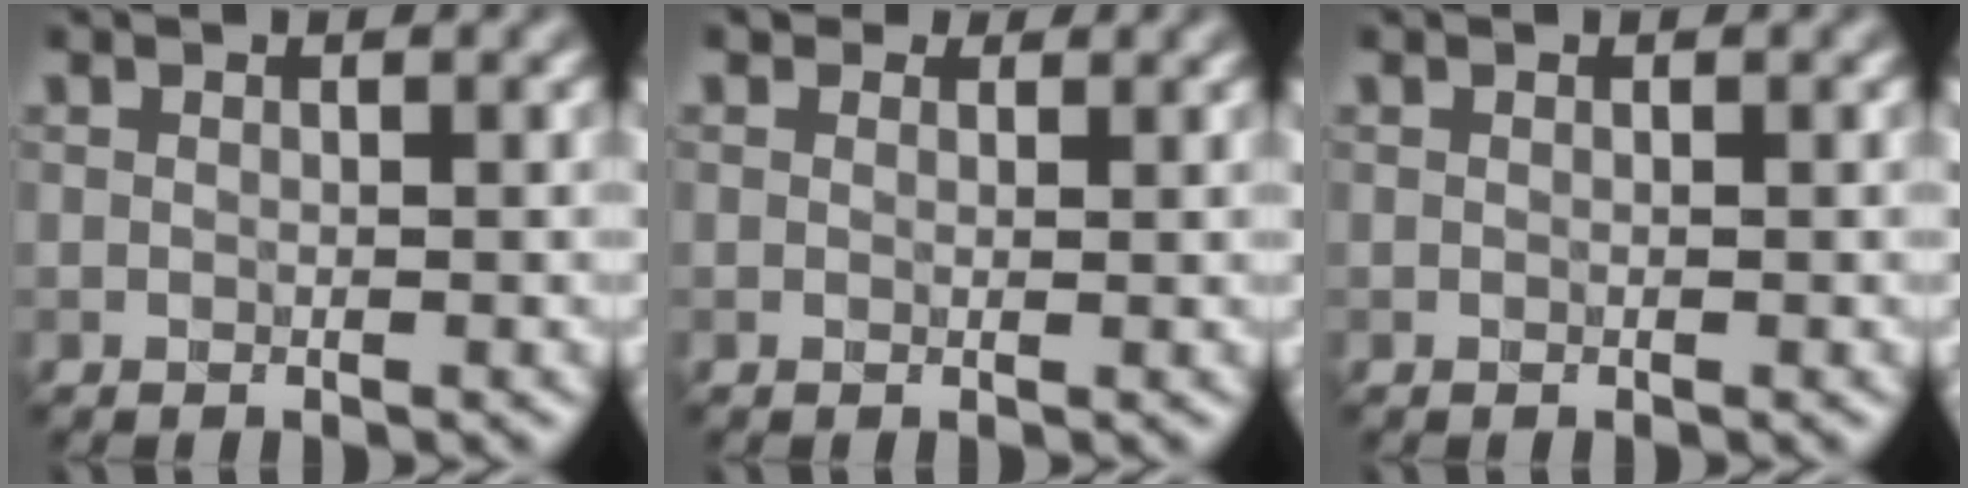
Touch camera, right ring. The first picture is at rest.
{"total": 1.1, "force": [0.8, 0.7, 0.3], "torque": [-0.005, -0.003, 0.000]}
{"total": 0.0}